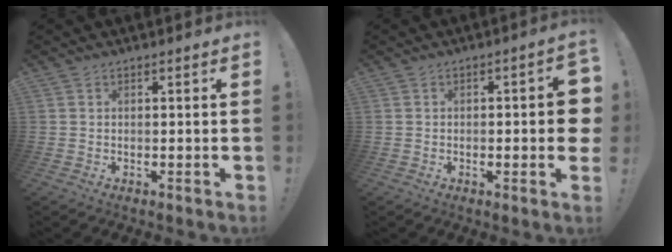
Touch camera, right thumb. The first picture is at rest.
{"total": 5.2, "force": [-0.5, 1.1, 5.1], "torque": [-0.067, -0.001, -0.006]}